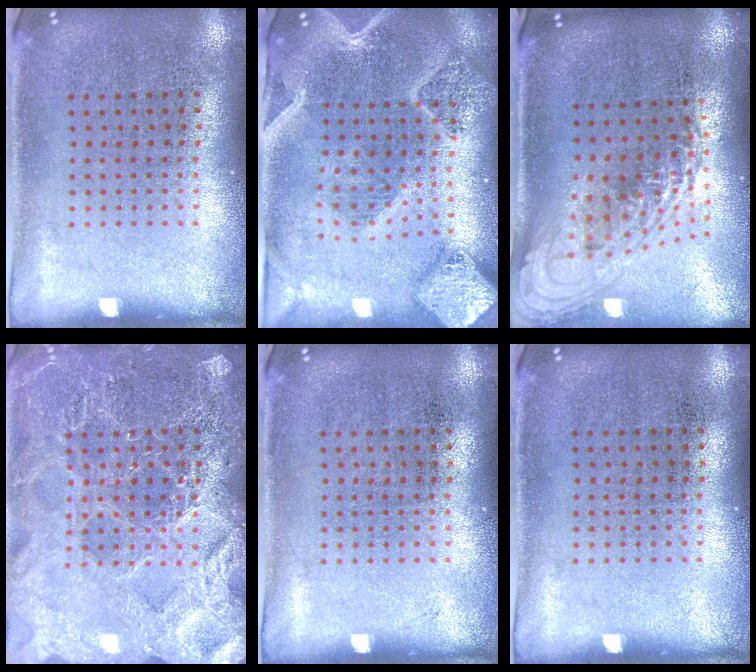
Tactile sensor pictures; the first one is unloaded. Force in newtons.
{"total": 3.1, "press": 2.7, "slide": 1.5}
{"total": 2.1, "press": 1.7, "slide": 1.3}
{"total": 4.6, "press": 4.6, "slide": 0.6}
{"total": 0.0}
{"total": 0.0}